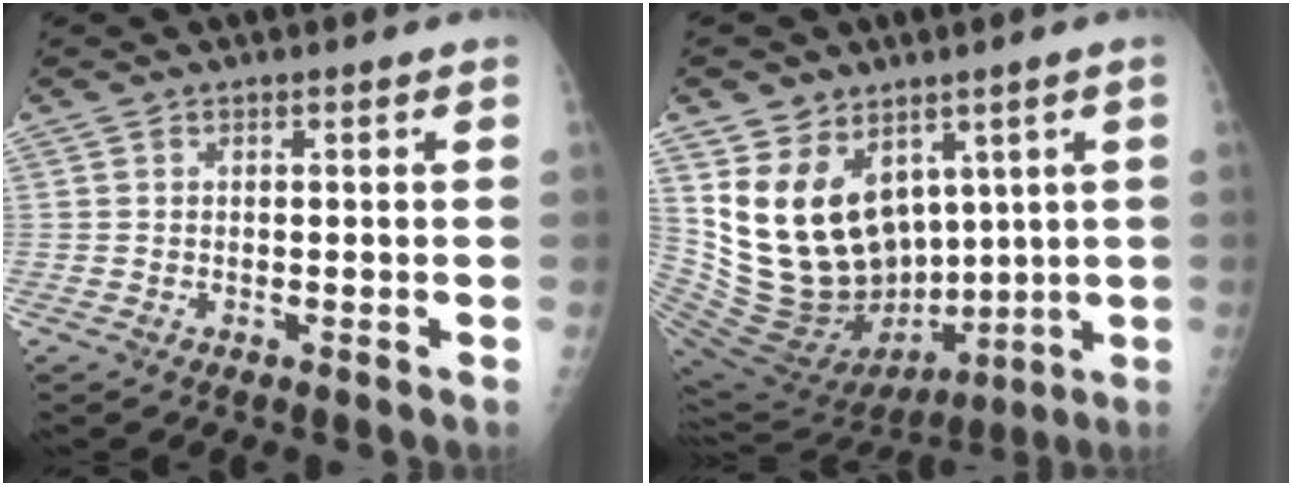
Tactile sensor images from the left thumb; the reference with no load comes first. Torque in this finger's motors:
{"motor_torque": [0.70, 1.58, 0.34, -0.34, 0.20]}